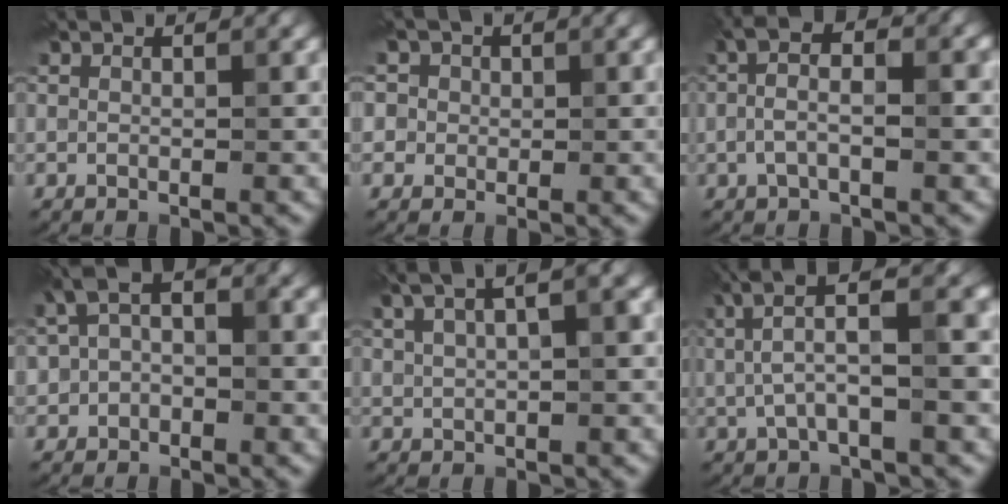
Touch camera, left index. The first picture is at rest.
{"total": 4.6, "force": [2.0, 3.8, 1.7], "torque": [-0.026, 0.015, 0.005]}
{"total": 3.9, "force": [-0.5, 1.3, 3.6], "torque": [-0.080, 0.009, -0.018]}
{"total": 6.5, "force": [0.5, 4.4, 4.8], "torque": [-0.080, 0.016, -0.002]}
{"total": 8.7, "force": [4.1, 3.8, 6.6], "torque": [-0.128, 0.030, 0.065]}
{"total": 6.0, "force": [1.4, 1.5, 5.6], "torque": [-0.103, 0.010, 0.018]}